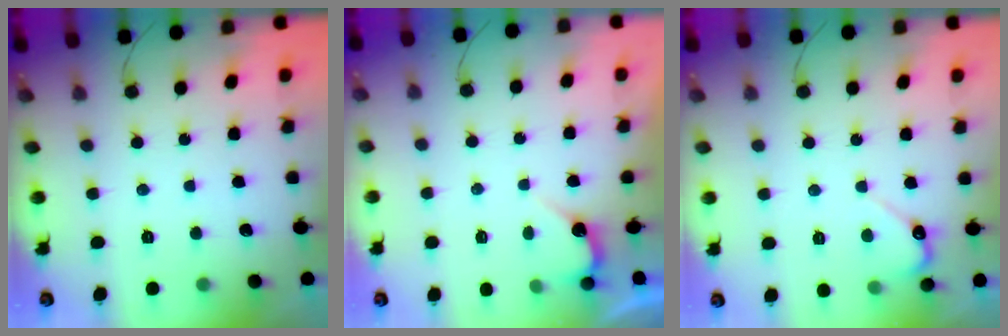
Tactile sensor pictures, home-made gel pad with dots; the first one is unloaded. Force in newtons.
{"total": 2.8, "press": 2.8, "slide": 0.2}
{"total": 3.3, "press": 3.3, "slide": 0.3}